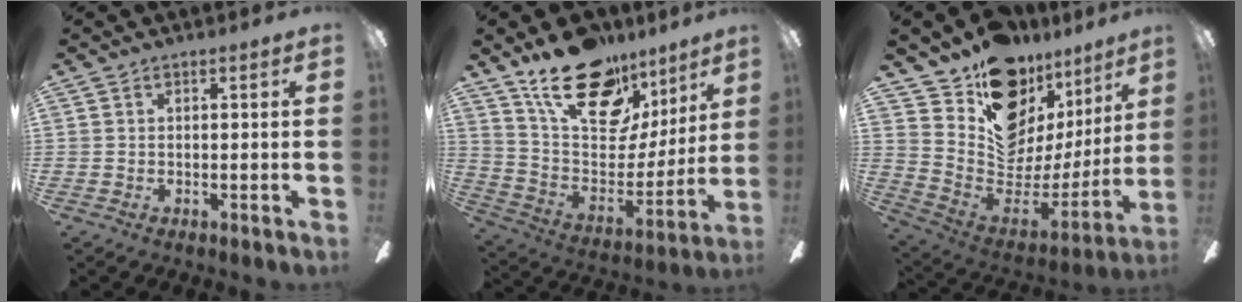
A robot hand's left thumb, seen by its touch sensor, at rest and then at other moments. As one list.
[{"total": 23.7, "force": [16.0, 12.2, 12.6], "torque": [-0.192, -0.098, 0.287]}, {"total": 17.9, "force": [11.4, 11.5, 7.7], "torque": [-0.107, -0.092, 0.216]}]